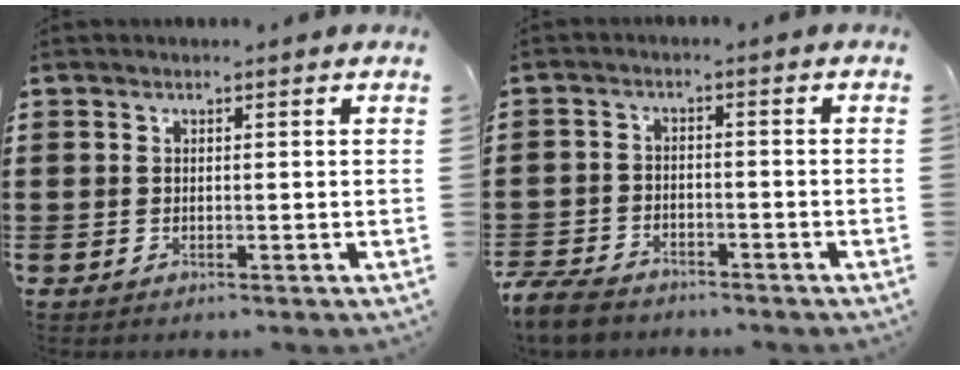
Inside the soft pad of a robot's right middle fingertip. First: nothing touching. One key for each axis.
{"total": 4.5, "fx": -4.1, "fy": 1.2, "fz": 1.2, "tx": -0.041, "ty": -0.001, "tz": -0.089}